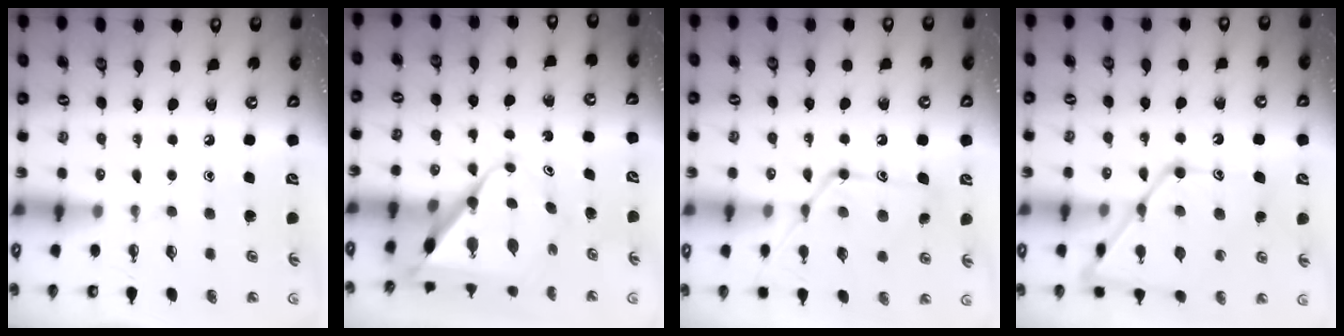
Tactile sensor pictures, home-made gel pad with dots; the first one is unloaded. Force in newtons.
{"total": 9.9, "press": 9.8, "slide": 1.0}
{"total": 15.2, "press": 15.2, "slide": 1.1}
{"total": 17.3, "press": 17.2, "slide": 1.4}